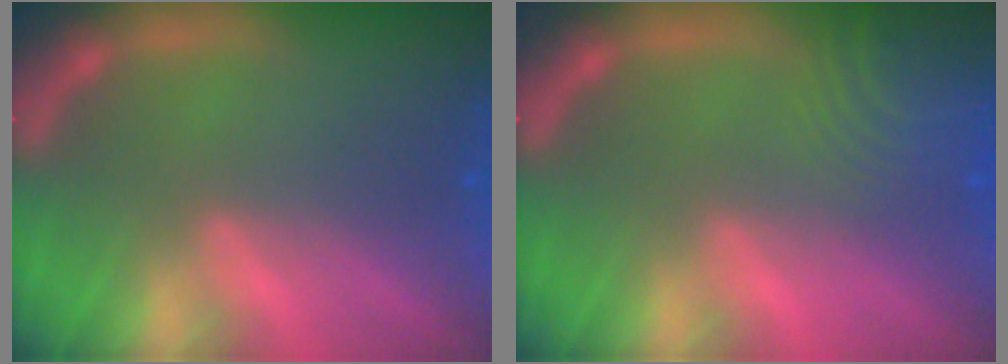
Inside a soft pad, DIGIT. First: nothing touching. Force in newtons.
{"total": 8.5}